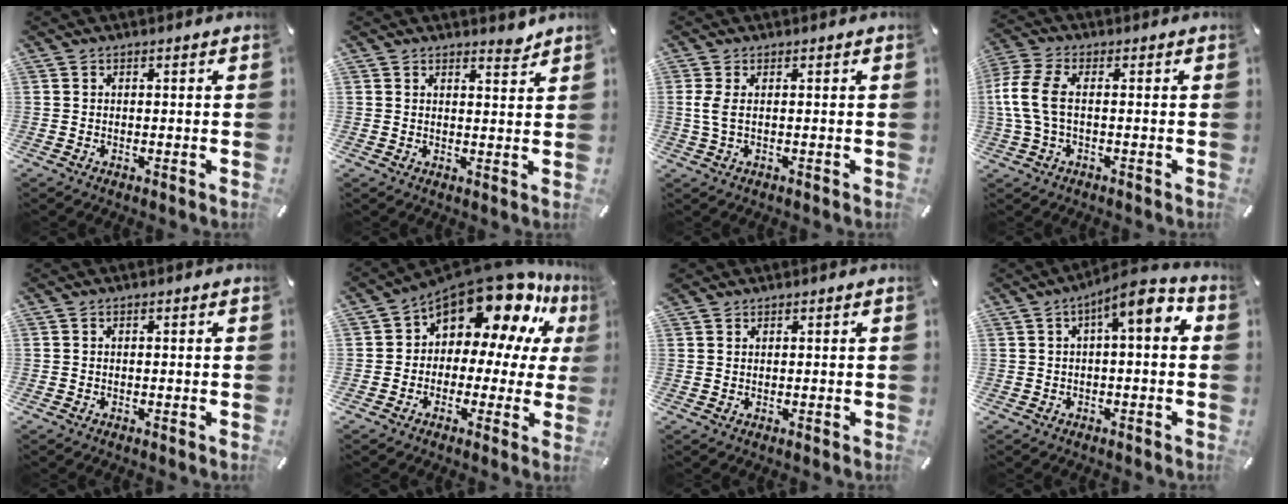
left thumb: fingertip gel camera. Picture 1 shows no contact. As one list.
[{"total": 2.9, "force": [2.6, 1.1, 0.4], "torque": [0.012, -0.022, 0.045]}, {"total": 3.0, "force": [0.3, 1.0, 2.8], "torque": [-0.062, -0.001, 0.003]}, {"total": 8.5, "force": [-0.2, 4.2, 7.4], "torque": [-0.165, -0.005, -0.004]}, {"total": 0.0}, {"total": 16.1, "force": [10.4, 8.8, 8.7], "torque": [-0.142, -0.087, 0.181]}, {"total": 1.0, "force": [0.8, 0.6, 0.0], "torque": [0.001, -0.001, 0.017]}, {"total": 7.6, "force": [1.9, 2.4, 7.0], "torque": [-0.109, -0.008, 0.026]}]